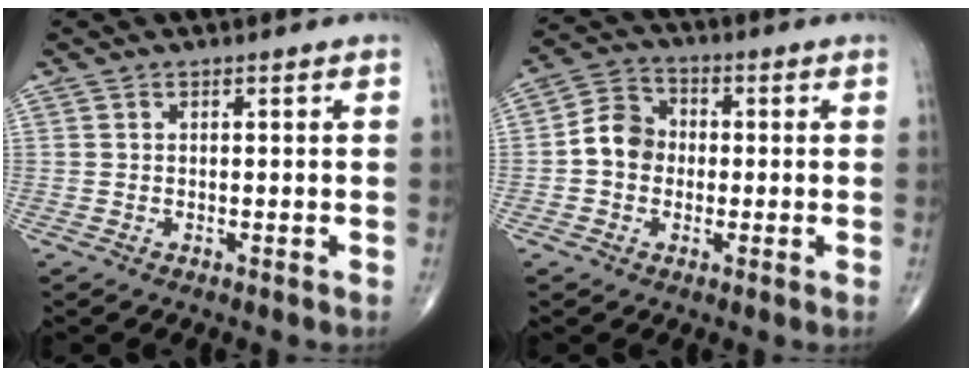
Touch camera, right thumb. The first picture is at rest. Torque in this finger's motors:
{"motor_torque": [-0.59, 0.43, 0.59, -0.27, 0.06]}